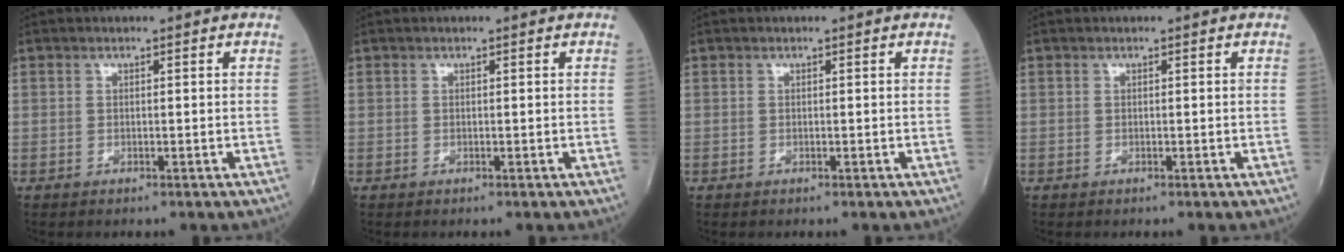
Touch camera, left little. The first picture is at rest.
{"total": 0.0}
{"total": 0.0}
{"total": 0.0}